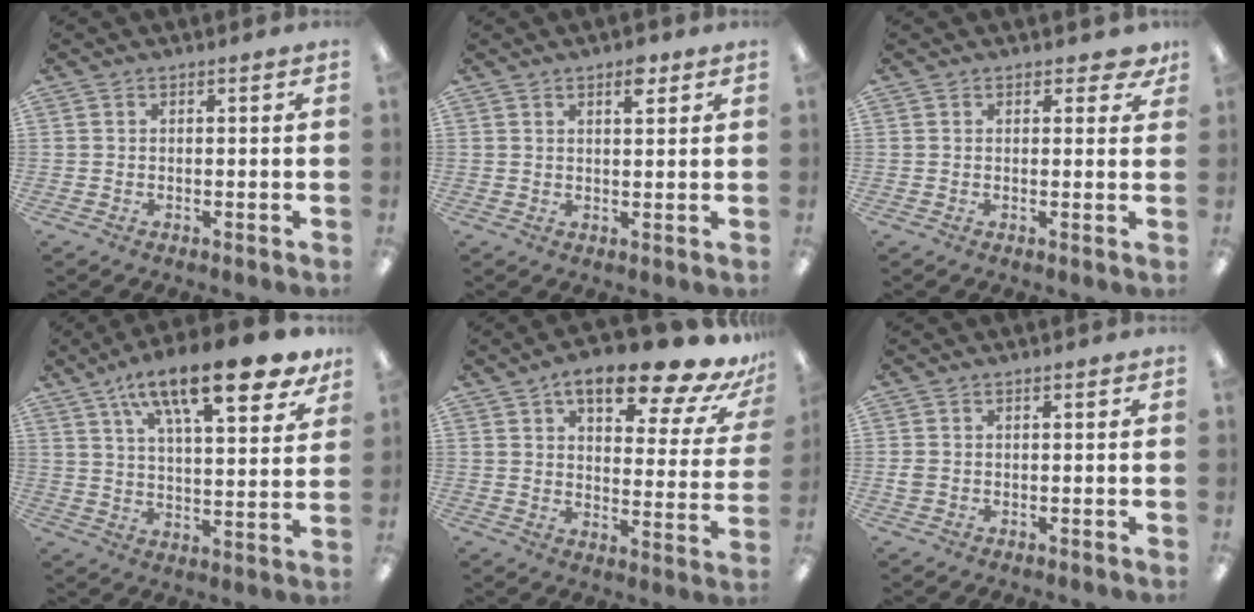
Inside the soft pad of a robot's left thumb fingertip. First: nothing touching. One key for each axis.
{"total": 3.9, "fx": 2.6, "fy": 1.5, "fz": 2.5, "tx": -0.024, "ty": -0.010, "tz": 0.039}
{"total": 2.6, "fx": 1.5, "fy": 1.5, "fz": 1.4, "tx": -0.006, "ty": -0.004, "tz": 0.023}
{"total": 18.4, "fx": 12.1, "fy": 5.6, "fz": 12.7, "tx": -0.197, "ty": -0.062, "tz": 0.192}
{"total": 18.1, "fx": 12.7, "fy": 5.9, "fz": 11.5, "tx": -0.155, "ty": -0.081, "tz": 0.204}
{"total": 1.7, "fx": -0.2, "fy": 1.4, "fz": 1.0, "tx": -0.017, "ty": 0.005, "tz": -0.005}